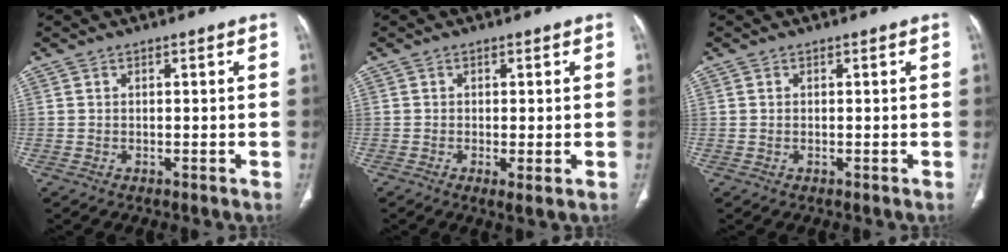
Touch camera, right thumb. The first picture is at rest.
{"total": 2.1, "force": [-0.5, 0.2, 2.0], "torque": [-0.046, -0.010, -0.011]}
{"total": 0.0}